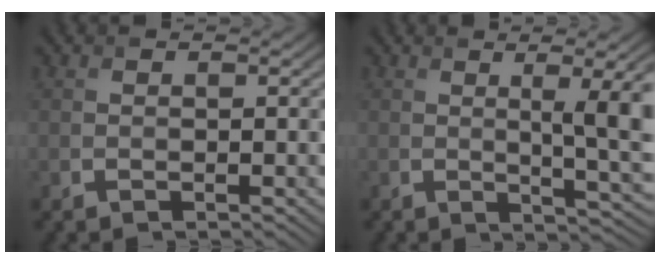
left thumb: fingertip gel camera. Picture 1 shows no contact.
{"total": 7.7, "force": [0.7, 1.7, 7.5], "torque": [-0.099, 0.011, 0.020]}